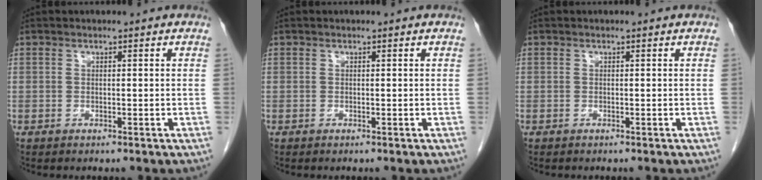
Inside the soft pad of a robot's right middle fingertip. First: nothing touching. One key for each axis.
{"total": 0.0}
{"total": 0.0}